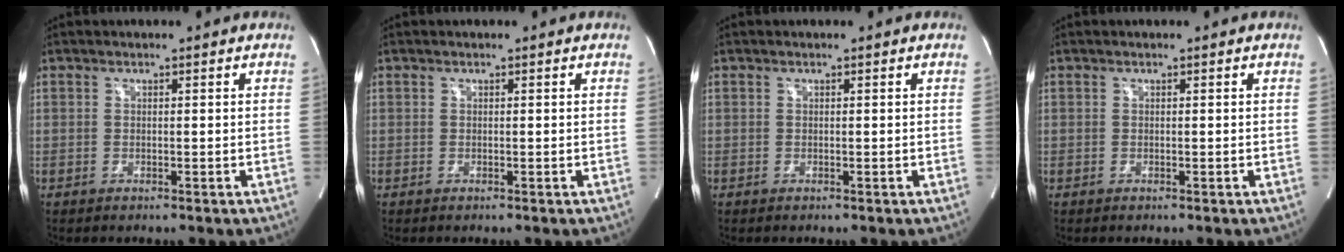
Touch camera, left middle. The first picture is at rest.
{"total": 0.0}
{"total": 0.0}
{"total": 0.0}